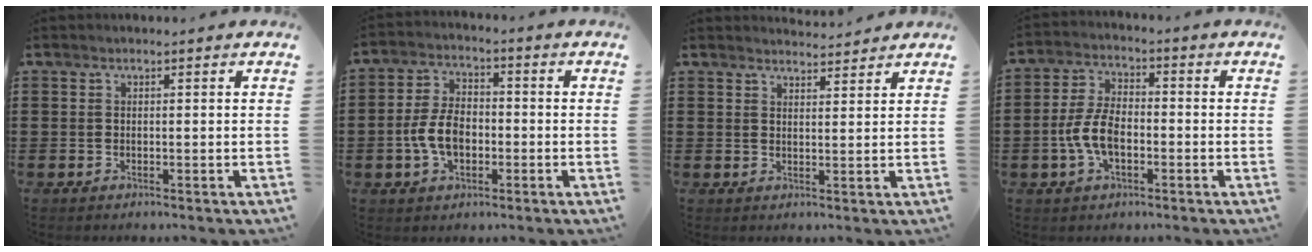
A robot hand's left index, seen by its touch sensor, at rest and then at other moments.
{"total": 7.2, "force": [-1.8, 4.3, 5.5], "torque": [-0.132, 0.003, -0.040]}
{"total": 2.6, "force": [2.6, 0.2, 0.1], "torque": [-0.002, -0.011, 0.047]}
{"total": 7.1, "force": [-1.9, 3.6, 5.8], "torque": [-0.141, -0.002, -0.043]}